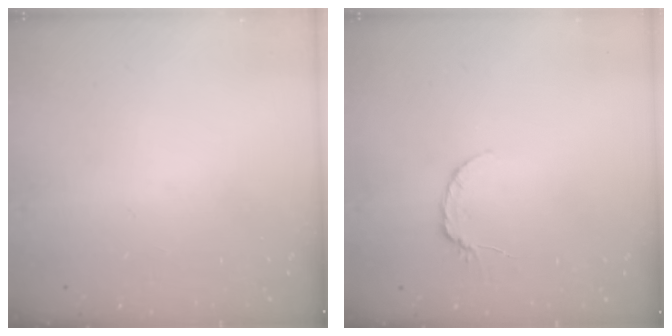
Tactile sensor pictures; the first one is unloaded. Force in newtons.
{"total": 4.0, "press": 4.0, "slide": 0.5}